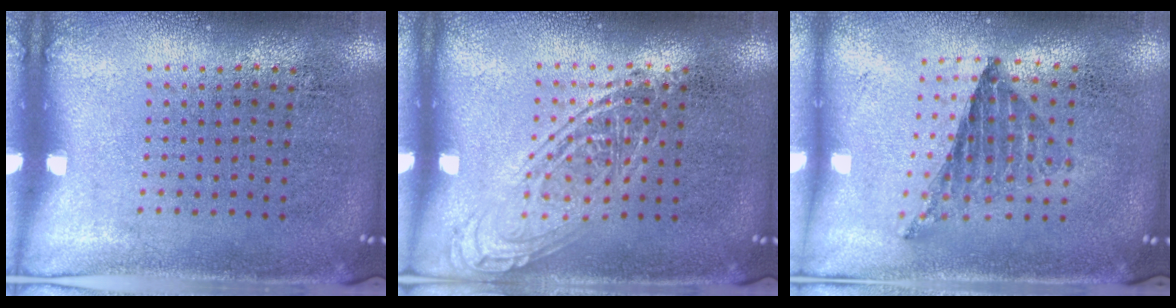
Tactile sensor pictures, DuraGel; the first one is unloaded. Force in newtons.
{"total": 2.5, "press": 2.5, "slide": 0.3}
{"total": 0.8, "press": 0.8, "slide": 0.0}